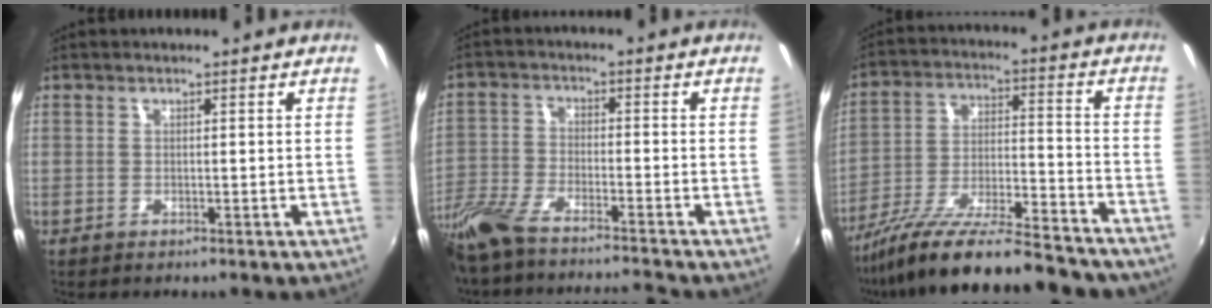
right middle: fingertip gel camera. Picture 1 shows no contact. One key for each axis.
{"total": 14.7, "fx": -12.8, "fy": 1.9, "fz": 7.0, "tx": -0.174, "ty": -0.035, "tz": -0.241}
{"total": 23.7, "fx": -19.7, "fy": 4.5, "fz": 12.5, "tx": -0.219, "ty": -0.047, "tz": -0.299}